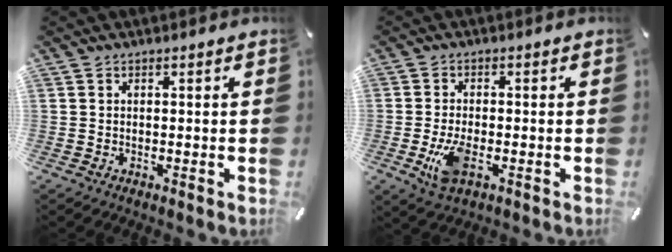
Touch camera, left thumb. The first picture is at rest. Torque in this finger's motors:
{"motor_torque": [0.36, 0.51, 0.08, 0.04, 0.04]}